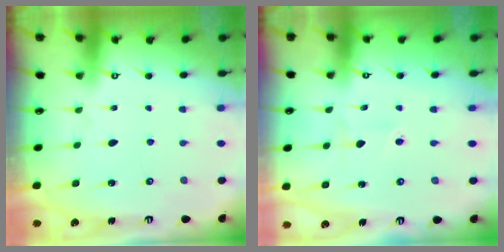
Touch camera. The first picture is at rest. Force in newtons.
{"total": 1.6, "press": 1.3, "slide": 0.9}